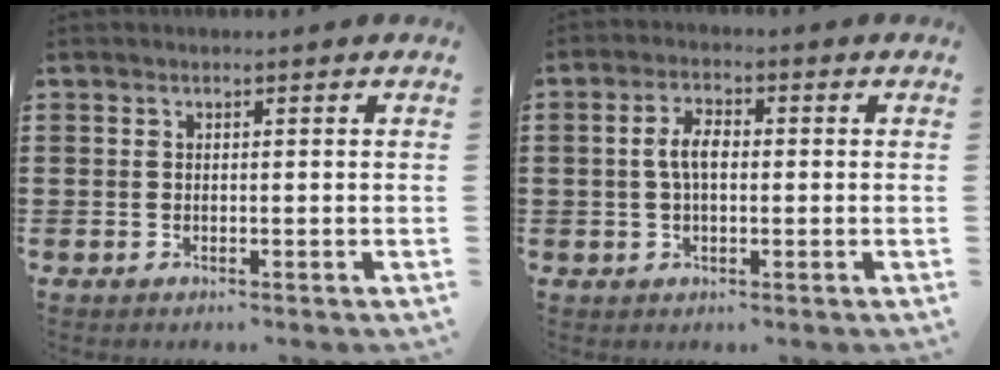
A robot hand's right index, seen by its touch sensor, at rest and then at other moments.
{"total": 4.3, "force": [0.1, 2.2, 3.7], "torque": [-0.080, 0.006, -0.002]}